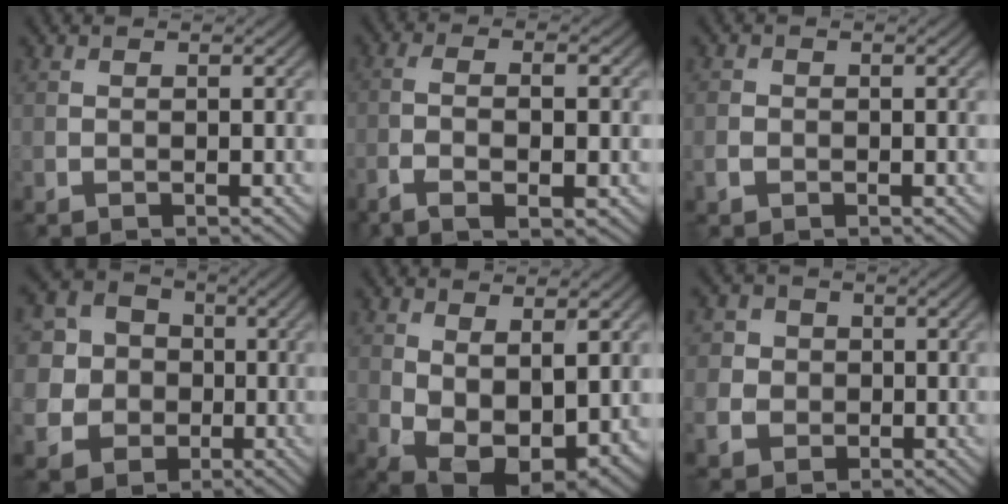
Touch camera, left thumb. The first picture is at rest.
{"total": 5.5, "force": [-2.3, 1.5, 4.8], "torque": [-0.097, -0.005, -0.041]}
{"total": 1.7, "force": [-0.5, 1.4, 0.7], "torque": [-0.019, -0.004, -0.016]}
{"total": 10.3, "force": [0.0, 9.7, 3.6], "torque": [-0.133, -0.002, -0.020]}
{"total": 9.3, "force": [-0.4, 5.2, 7.6], "torque": [-0.153, -0.029, 0.015]}
{"total": 5.0, "force": [0.1, 4.9, 1.2], "torque": [-0.042, 0.005, -0.012]}